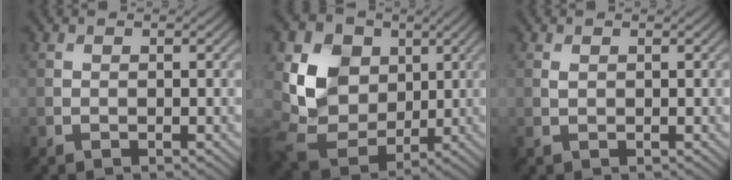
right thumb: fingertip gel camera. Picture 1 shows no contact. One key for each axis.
{"total": 10.0, "fx": 2.9, "fy": 8.0, "fz": 5.2, "tx": -0.135, "ty": -0.006, "tz": 0.042}
{"total": 0.7, "fx": 0.3, "fy": 0.4, "fz": 0.5, "tx": -0.019, "ty": 0.000, "tz": 0.006}